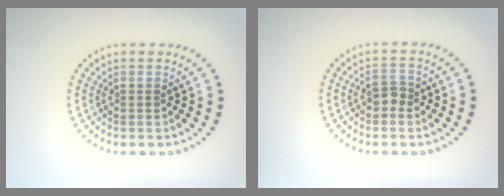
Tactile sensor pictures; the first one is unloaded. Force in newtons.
{"total": 1.5, "press": 1.4, "slide": 0.5}